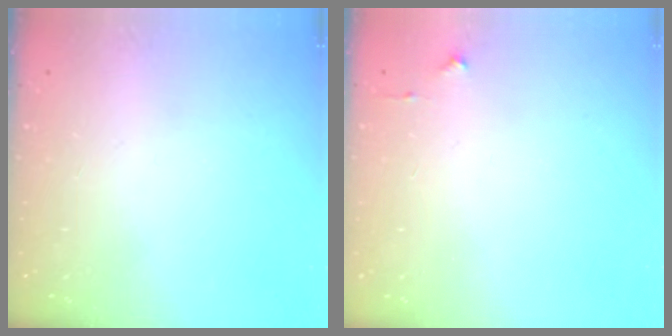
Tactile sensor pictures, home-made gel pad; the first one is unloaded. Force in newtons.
{"total": 2.7, "press": 2.6, "slide": 0.4}